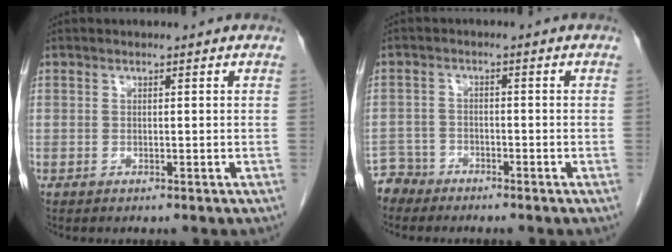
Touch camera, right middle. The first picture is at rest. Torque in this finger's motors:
{"motor_torque": [0.37, -0.40, 0.07, 0.00]}